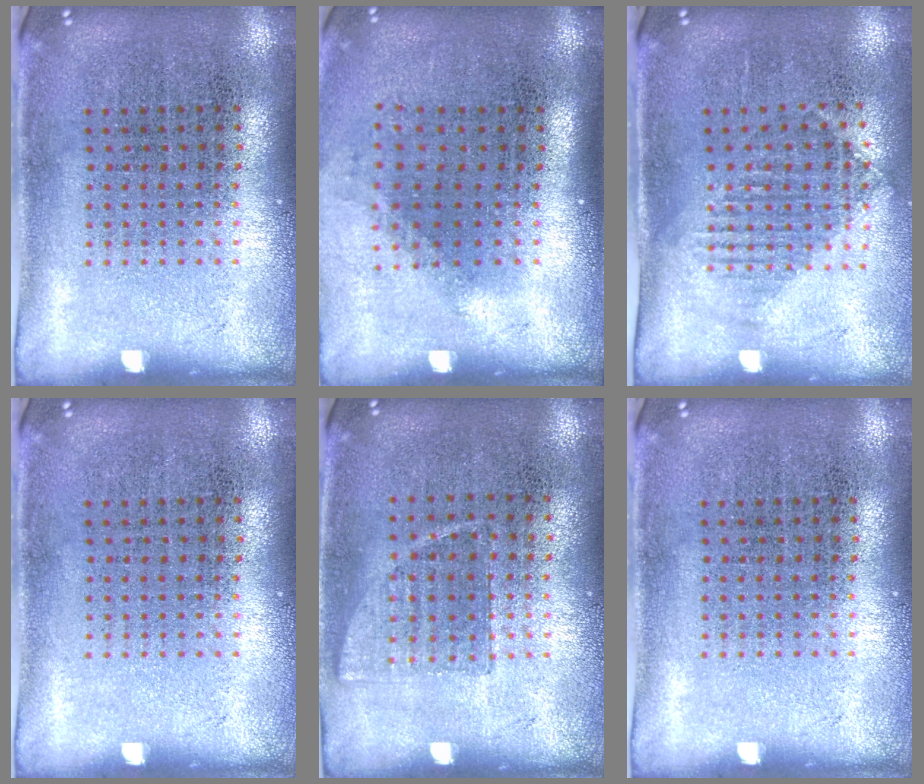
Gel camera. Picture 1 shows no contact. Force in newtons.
{"total": 1.2, "press": 0.9, "slide": 0.9}
{"total": 1.2, "press": 1.1, "slide": 0.5}
{"total": 0.0}
{"total": 0.8, "press": 0.7, "slide": 0.3}
{"total": 0.0}